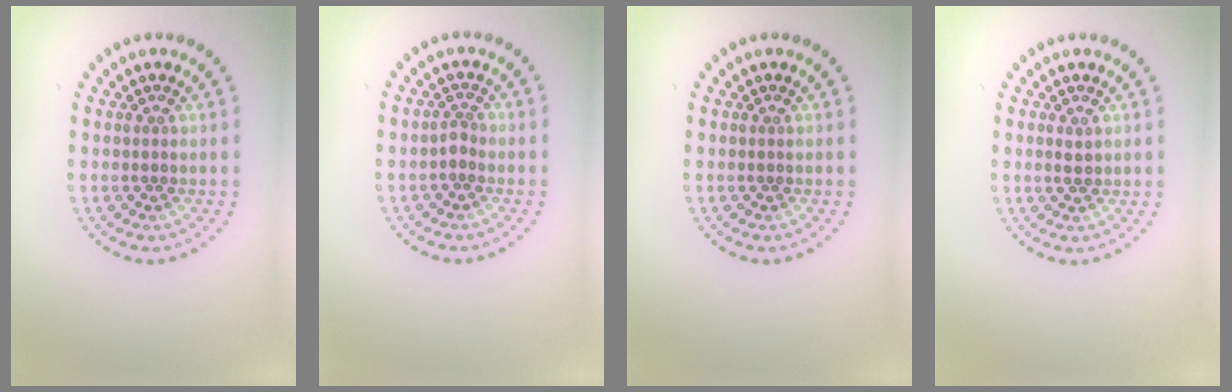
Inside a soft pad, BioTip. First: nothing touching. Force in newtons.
{"total": 1.1, "press": 0.8, "slide": 0.7}
{"total": 0.0}
{"total": 0.9, "press": 0.9, "slide": 0.1}